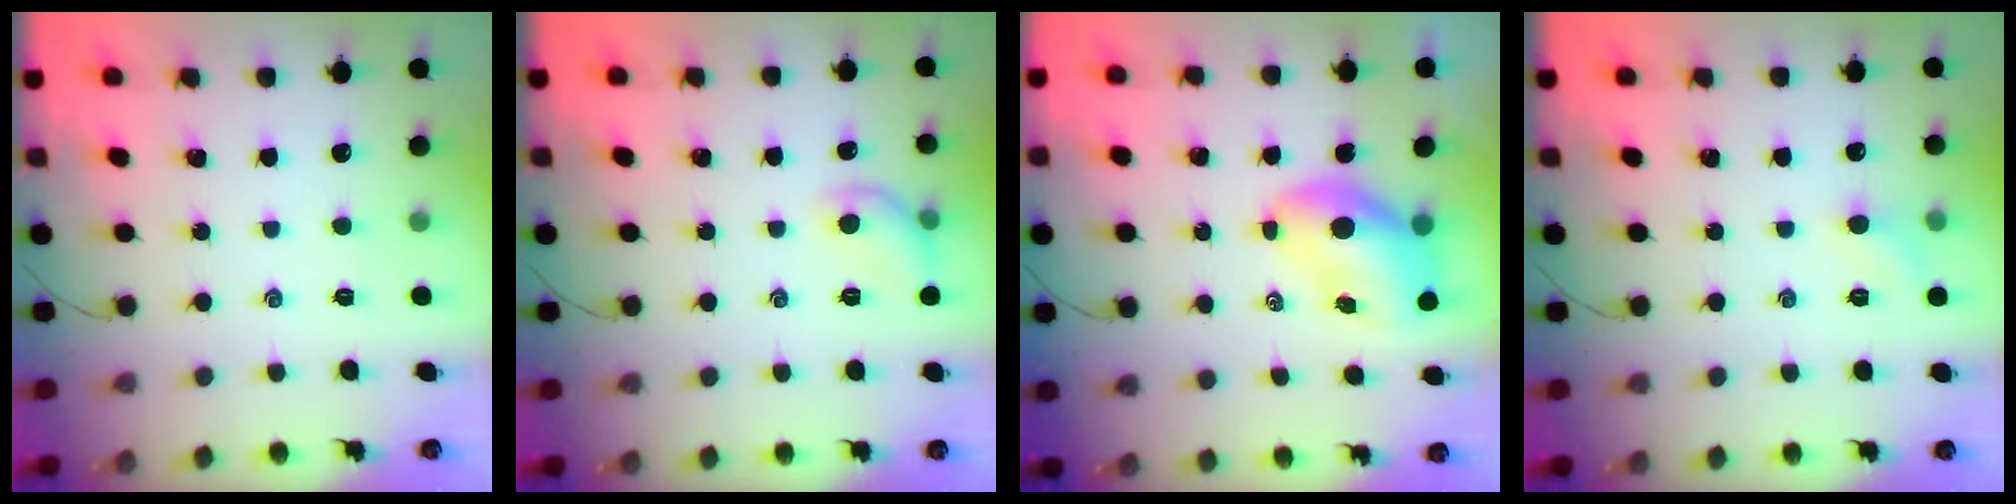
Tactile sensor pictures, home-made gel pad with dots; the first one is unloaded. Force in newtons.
{"total": 7.2, "press": 7.1, "slide": 1.2}
{"total": 8.2, "press": 7.8, "slide": 2.4}
{"total": 5.3, "press": 5.0, "slide": 1.7}